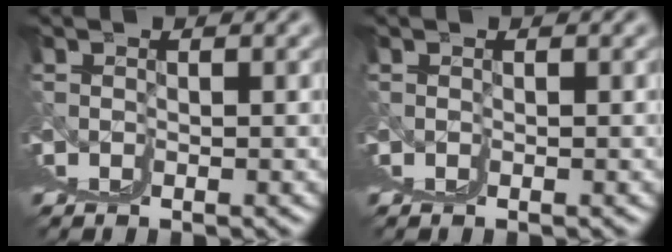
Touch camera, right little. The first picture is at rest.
{"total": 0.0}